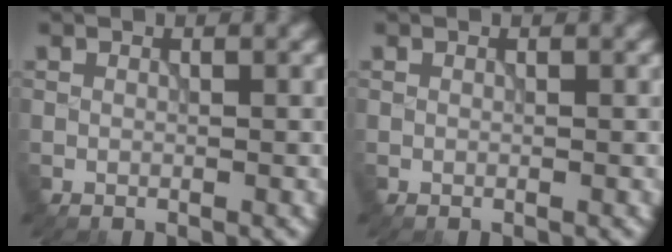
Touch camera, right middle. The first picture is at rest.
{"total": 0.0}